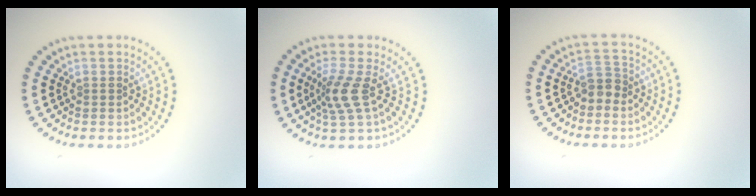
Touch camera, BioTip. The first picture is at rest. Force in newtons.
{"total": 2.9, "press": 2.1, "slide": 2.0}
{"total": 1.8, "press": 1.5, "slide": 0.9}